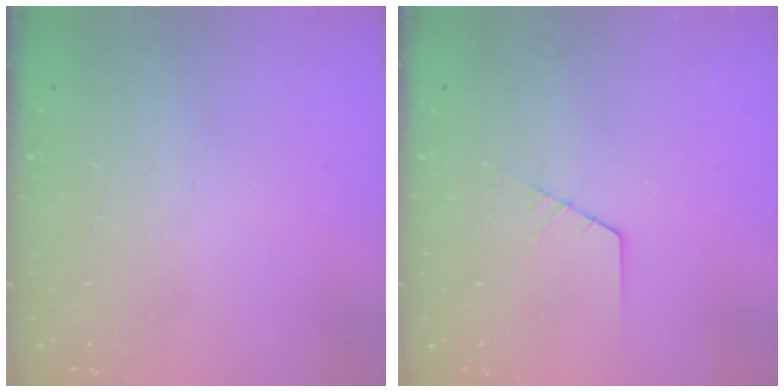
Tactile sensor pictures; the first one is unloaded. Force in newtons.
{"total": 1.3, "press": 1.3, "slide": 0.1}